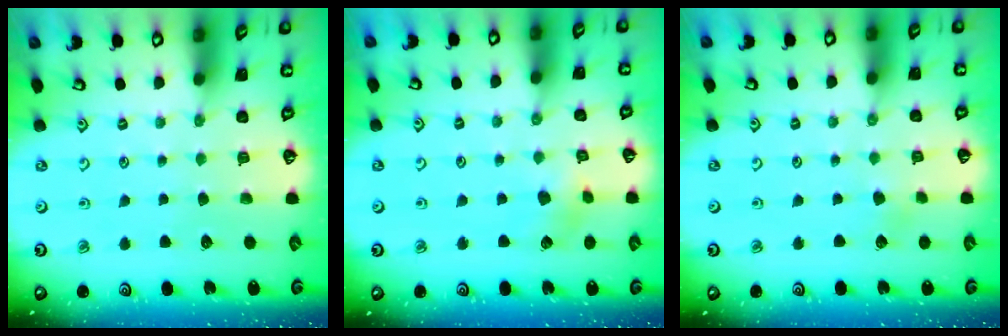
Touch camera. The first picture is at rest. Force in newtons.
{"total": 4.1, "press": 4.1, "slide": 0.3}
{"total": 1.4, "press": 1.4, "slide": 0.1}